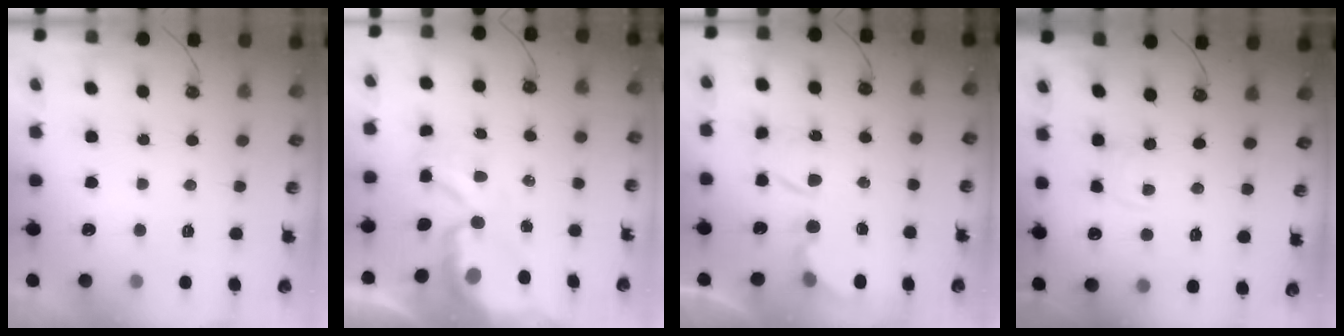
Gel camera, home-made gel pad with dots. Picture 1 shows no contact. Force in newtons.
{"total": 6.3, "press": 6.3, "slide": 0.4}
{"total": 6.0, "press": 6.0, "slide": 0.2}
{"total": 2.9, "press": 2.8, "slide": 0.5}